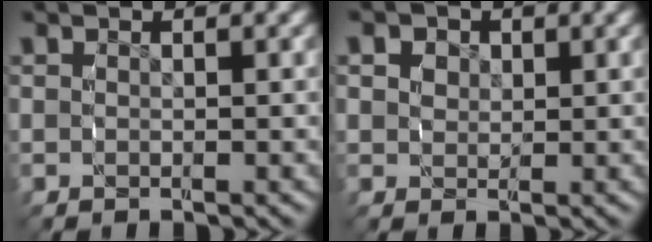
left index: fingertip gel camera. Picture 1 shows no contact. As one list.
[{"total": 2.4, "force": [0.9, 2.0, 0.8], "torque": [-0.011, -0.003, 0.018]}]